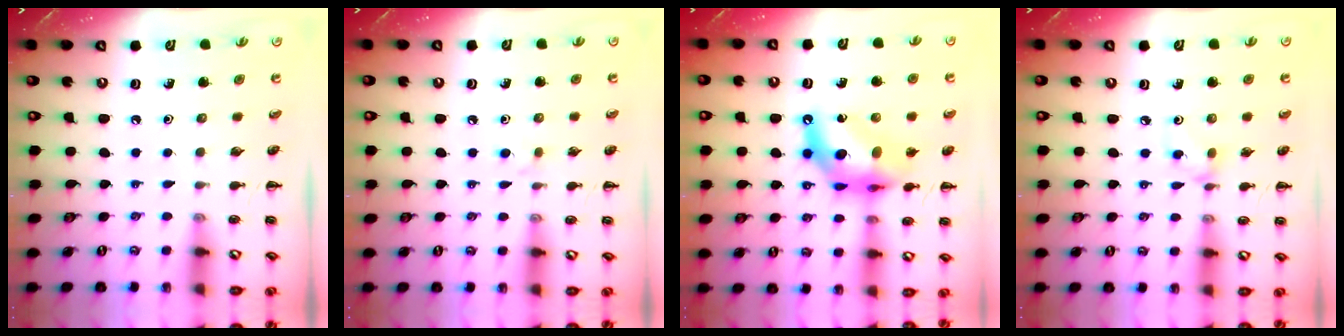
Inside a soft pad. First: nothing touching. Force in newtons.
{"total": 3.7, "press": 3.4, "slide": 1.4}
{"total": 14.6, "press": 14.1, "slide": 3.8}
{"total": 3.4, "press": 3.3, "slide": 1.1}